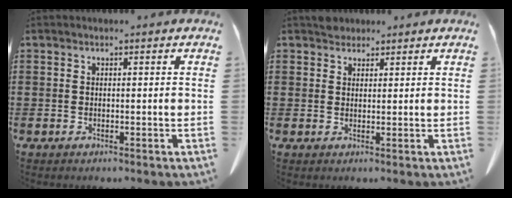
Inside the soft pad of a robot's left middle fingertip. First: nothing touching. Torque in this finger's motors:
{"motor_torque": [0.02, 0.06, 0.01, 0.01]}